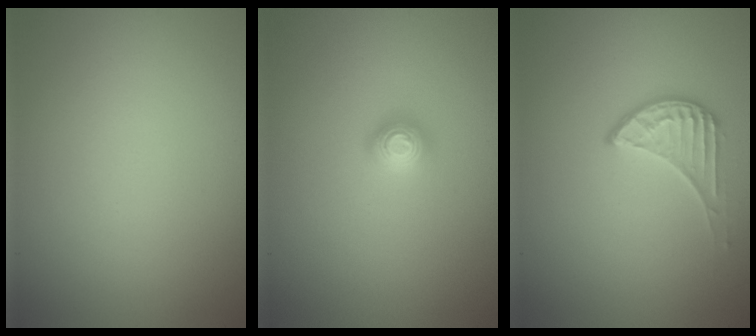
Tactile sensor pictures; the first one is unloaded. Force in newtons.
{"total": 1.3, "press": 1.2, "slide": 0.5}
{"total": 2.0, "press": 1.5, "slide": 1.3}